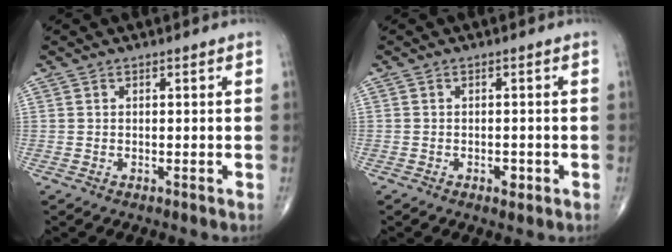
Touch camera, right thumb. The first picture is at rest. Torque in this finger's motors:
{"motor_torque": [2.84, 0.95, 1.26, -1.50, 0.09]}